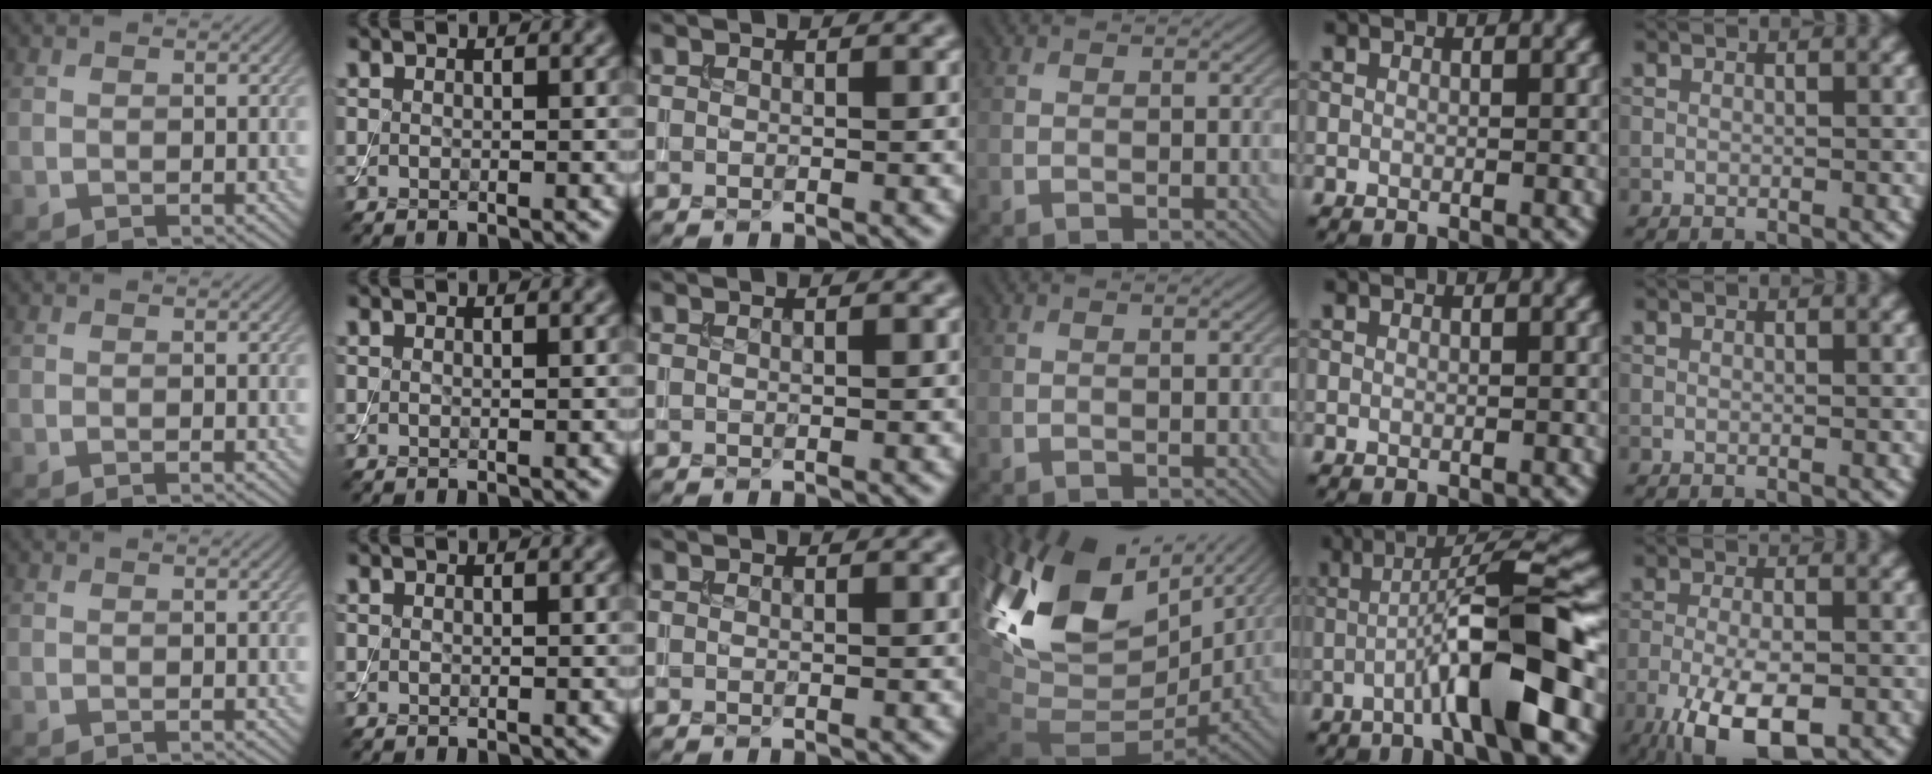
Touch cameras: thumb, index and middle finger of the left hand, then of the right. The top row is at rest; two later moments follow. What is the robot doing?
{"motion": "assemble", "object": "toy tower of hanoi"}